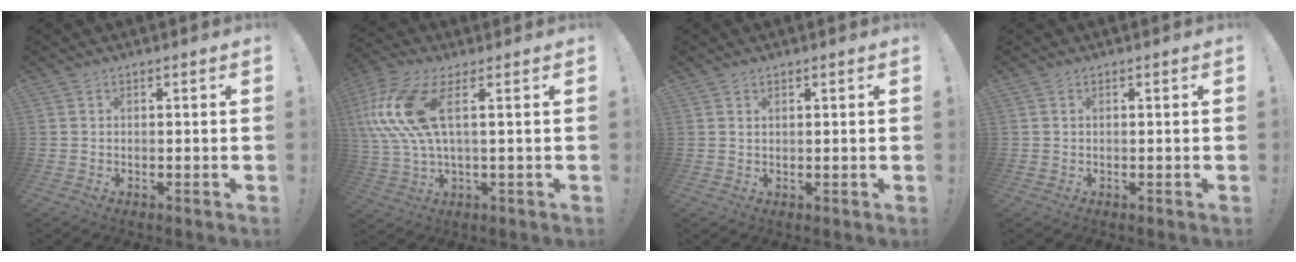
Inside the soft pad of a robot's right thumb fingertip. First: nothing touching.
{"total": 14.7, "force": [3.9, 5.7, 13.0], "torque": [-0.259, -0.002, 0.071]}
{"total": 1.0, "force": [0.8, 0.5, 0.4], "torque": [-0.001, -0.002, 0.014]}
{"total": 0.0}